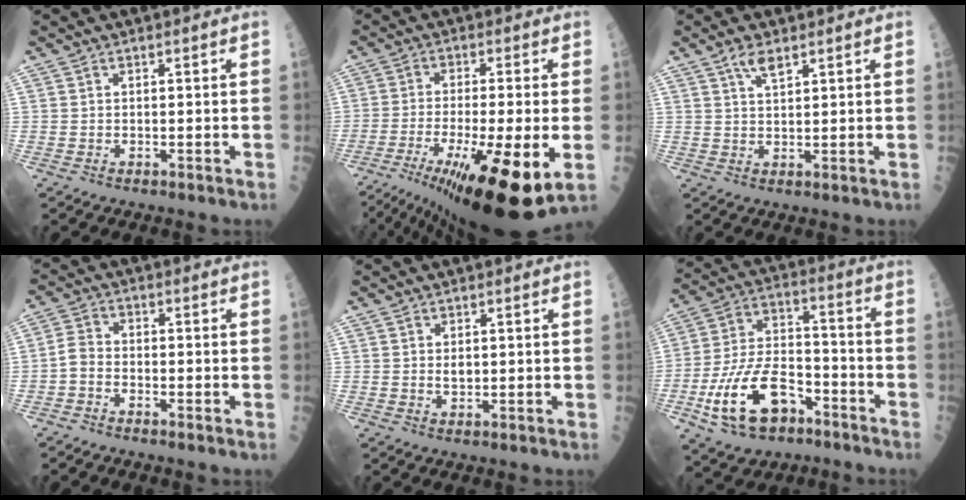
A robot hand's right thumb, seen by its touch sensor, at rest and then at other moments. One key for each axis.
{"total": 21.6, "fx": -8.4, "fy": 4.4, "fz": 19.4, "tx": -0.308, "ty": -0.031, "tz": -0.127}
{"total": 3.2, "fx": 2.2, "fy": 1.0, "fz": 2.1, "tx": -0.034, "ty": -0.006, "tz": 0.044}
{"total": 3.3, "fx": -1.7, "fy": 1.8, "fz": 2.1, "tx": -0.042, "ty": 0.020, "tz": -0.044}
{"total": 1.5, "fx": 0.3, "fy": 0.9, "fz": 1.2, "tx": -0.015, "ty": -0.004, "tz": 0.007}
{"total": 17.5, "fx": -7.9, "fy": 9.7, "fz": 12.2, "tx": -0.217, "ty": 0.054, "tz": -0.135}